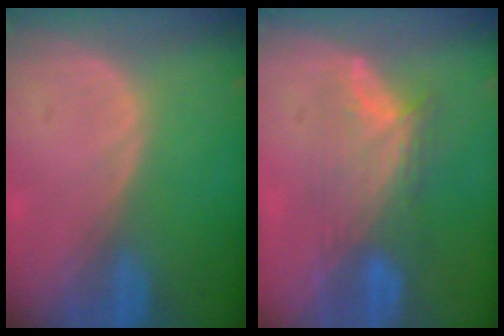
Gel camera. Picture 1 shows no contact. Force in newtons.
{"total": 7.0, "press": 6.8, "slide": 1.9}